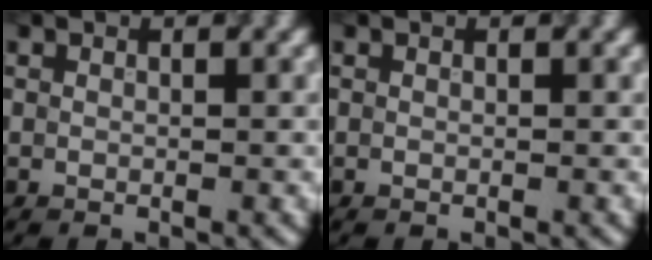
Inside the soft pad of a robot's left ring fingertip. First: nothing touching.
{"total": 0.0}